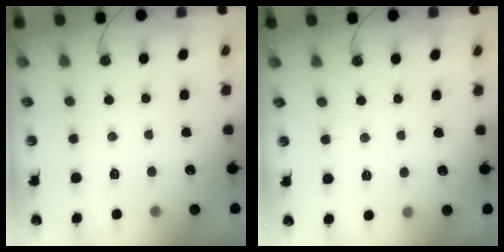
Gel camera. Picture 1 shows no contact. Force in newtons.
{"total": 2.1, "press": 2.1, "slide": 0.4}